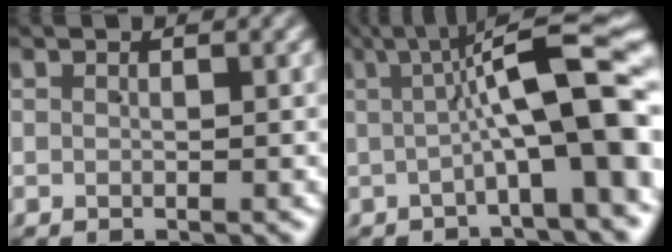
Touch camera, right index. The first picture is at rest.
{"total": 8.7, "force": [0.5, 1.5, 8.5], "torque": [-0.097, 0.023, -0.001]}